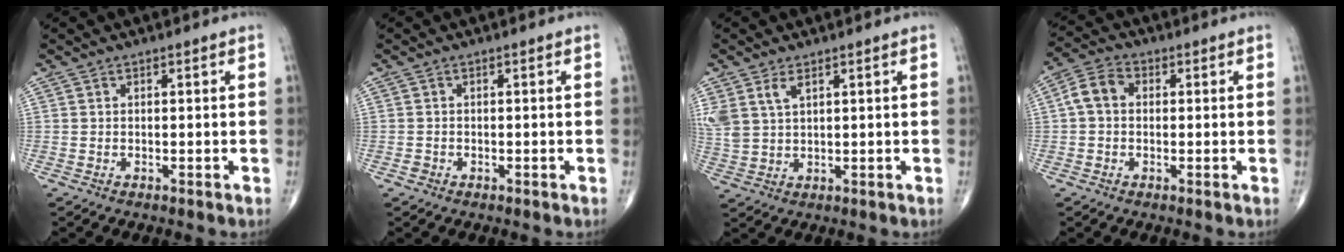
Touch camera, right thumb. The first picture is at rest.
{"total": 0.8, "force": [-0.4, 0.6, 0.1], "torque": [0.001, 0.004, -0.011]}
{"total": 6.2, "force": [3.1, 3.3, 4.2], "torque": [-0.097, -0.003, 0.073]}
{"total": 5.6, "force": [0.4, 4.1, 3.7], "torque": [-0.067, 0.020, -0.001]}